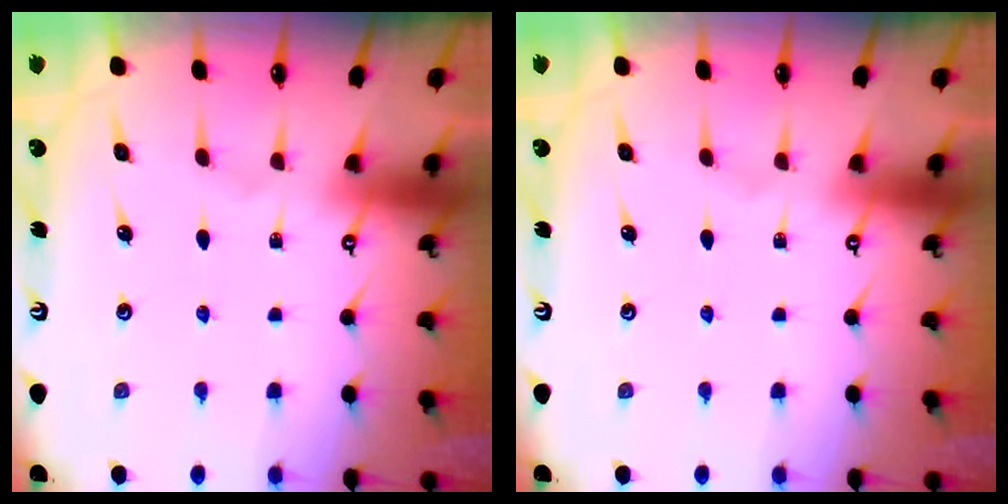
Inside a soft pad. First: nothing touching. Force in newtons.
{"total": 0.0}